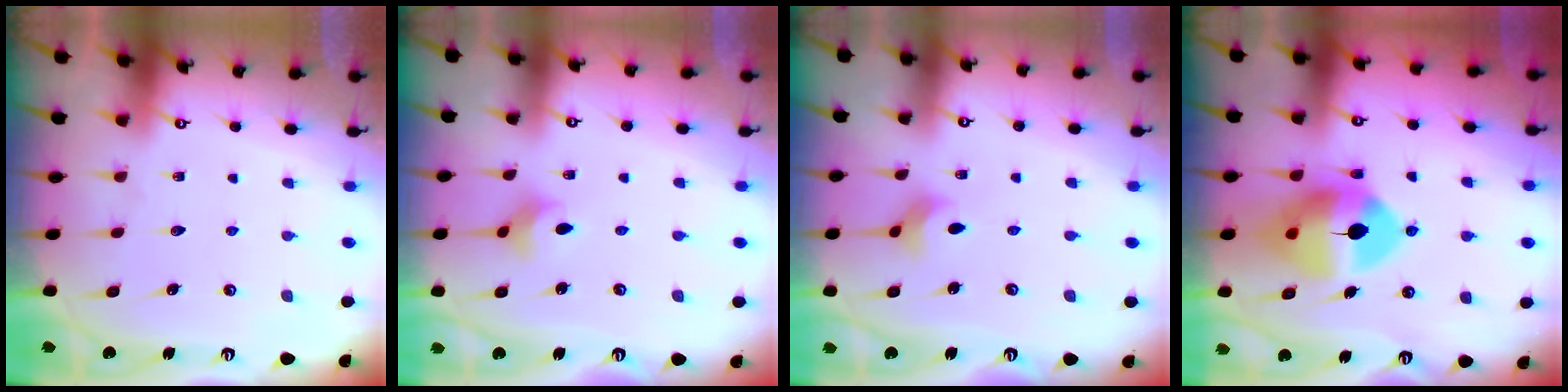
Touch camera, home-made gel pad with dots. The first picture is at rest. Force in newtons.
{"total": 3.0, "press": 3.0, "slide": 0.7}
{"total": 2.5, "press": 2.4, "slide": 0.5}
{"total": 13.0, "press": 12.8, "slide": 2.1}